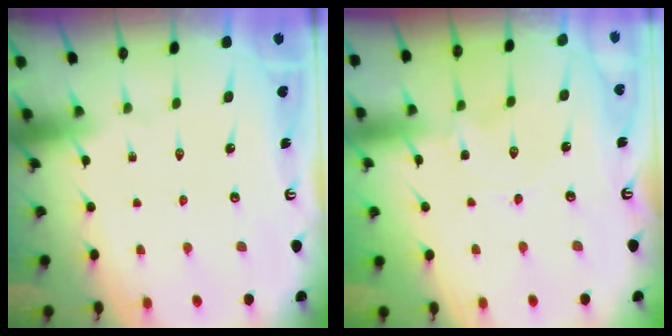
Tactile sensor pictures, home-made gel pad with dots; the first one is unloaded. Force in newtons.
{"total": 0.0}